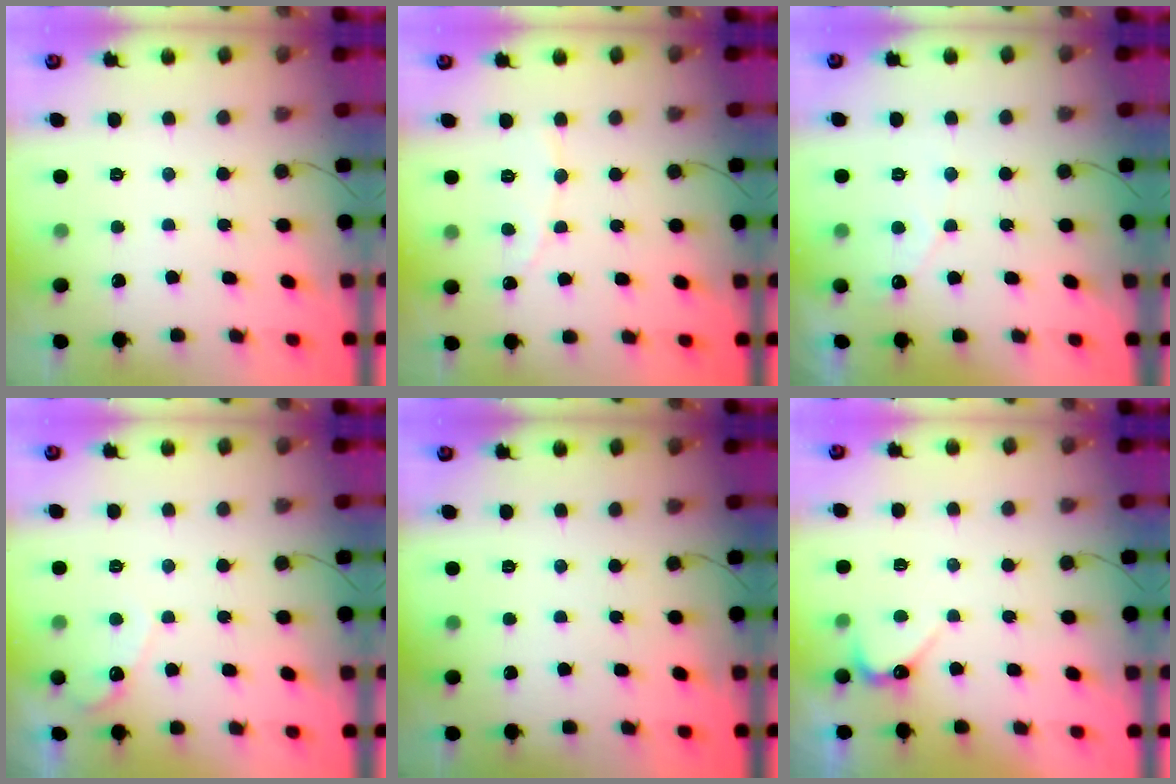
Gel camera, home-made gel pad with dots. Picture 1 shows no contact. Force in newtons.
{"total": 3.3, "press": 3.3, "slide": 0.2}
{"total": 3.0, "press": 3.0, "slide": 0.1}
{"total": 4.0, "press": 4.0, "slide": 0.2}
{"total": 0.0}
{"total": 2.9, "press": 2.9, "slide": 0.3}